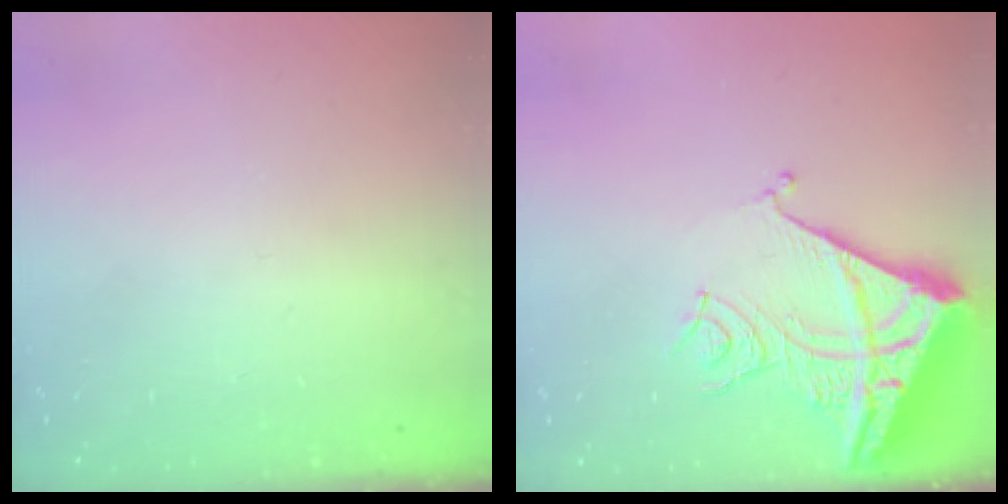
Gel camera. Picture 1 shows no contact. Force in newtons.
{"total": 12.2, "press": 12.1, "slide": 1.5}